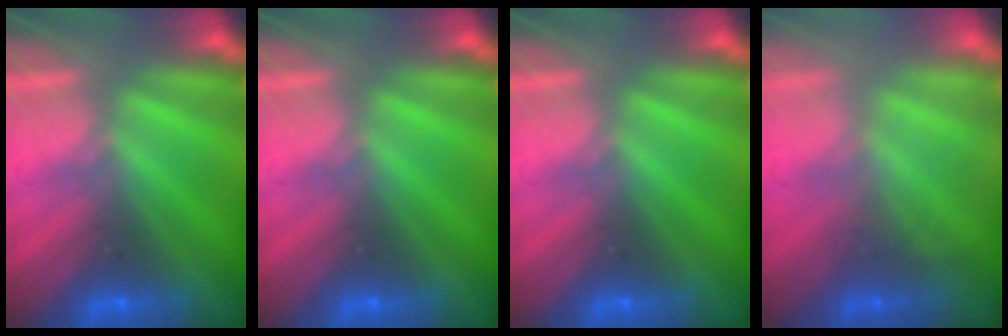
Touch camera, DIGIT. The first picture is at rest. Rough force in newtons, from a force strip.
{"total": 0.0}
{"total": 0.0}
{"total": 2.3}